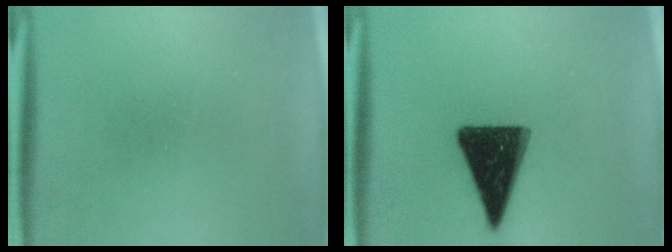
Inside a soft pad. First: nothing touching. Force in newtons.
{"total": 15.2}